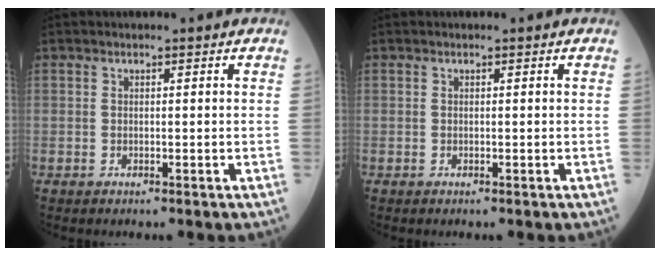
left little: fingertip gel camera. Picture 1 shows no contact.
{"total": 0.0}